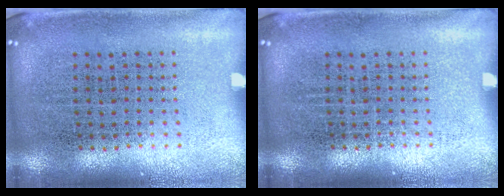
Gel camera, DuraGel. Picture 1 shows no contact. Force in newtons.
{"total": 0.0}